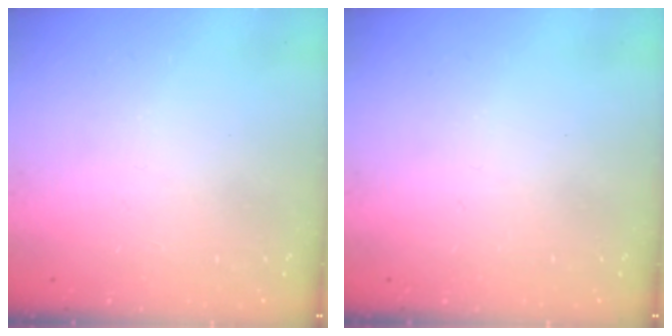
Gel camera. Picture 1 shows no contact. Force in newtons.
{"total": 0.0}